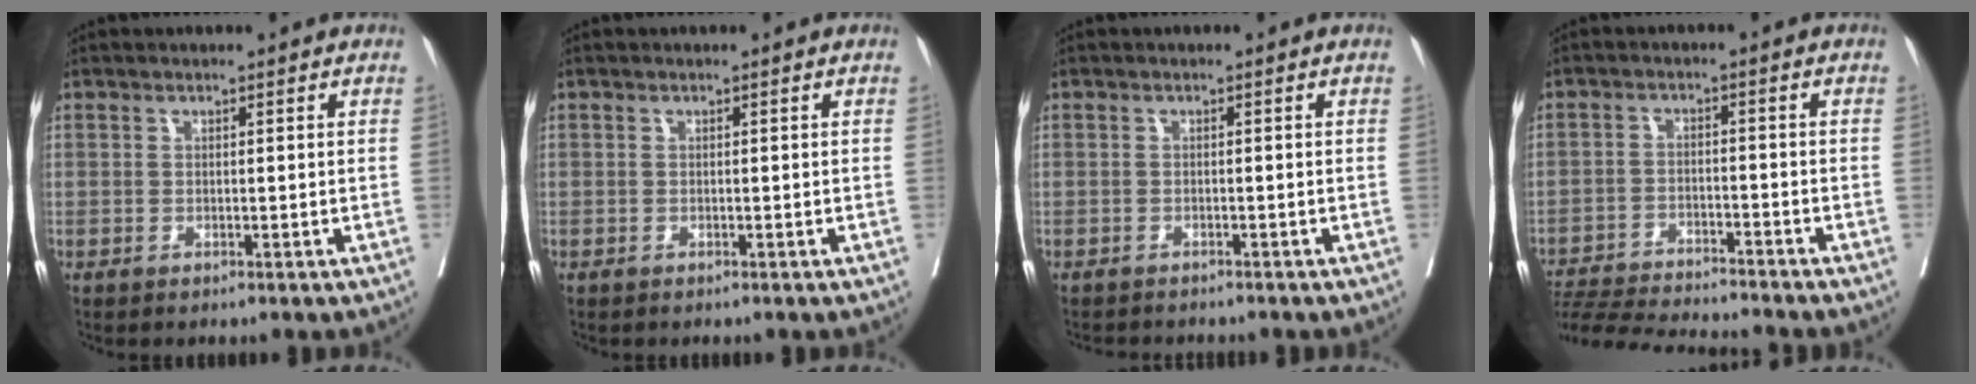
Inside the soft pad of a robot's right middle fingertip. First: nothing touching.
{"total": 0.0}
{"total": 2.3, "force": [-2.2, 0.3, 0.2], "torque": [-0.004, -0.005, -0.033]}
{"total": 12.6, "force": [-12.0, -0.4, 3.9], "torque": [-0.054, -0.012, -0.192]}